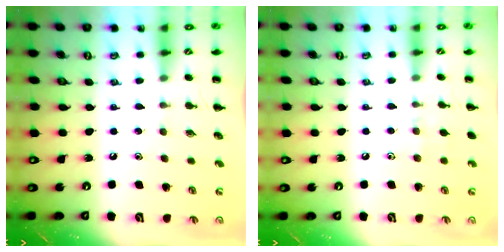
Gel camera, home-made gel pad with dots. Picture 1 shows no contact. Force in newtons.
{"total": 4.5, "press": 4.2, "slide": 1.5}